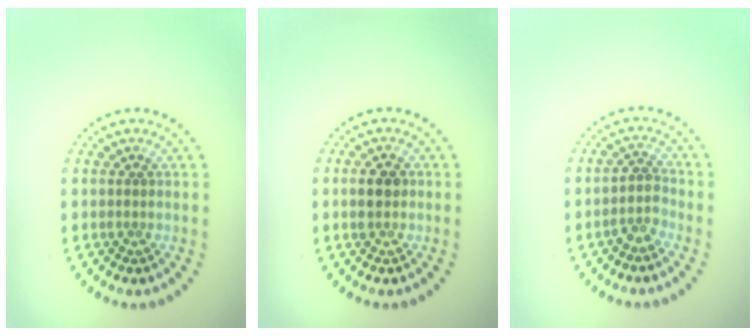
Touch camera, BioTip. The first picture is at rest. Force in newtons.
{"total": 2.4, "press": 2.4, "slide": 0.2}
{"total": 1.8, "press": 1.4, "slide": 1.2}